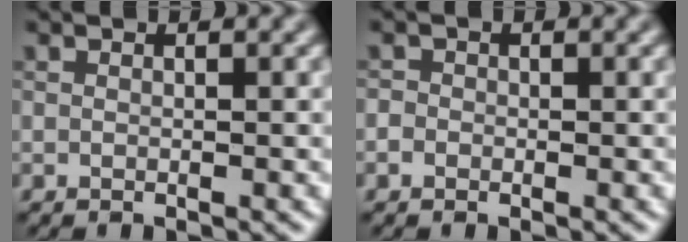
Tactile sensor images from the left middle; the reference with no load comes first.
{"total": 0.8, "force": [-0.3, 0.8, 0.2], "torque": [-0.001, -0.004, -0.007]}